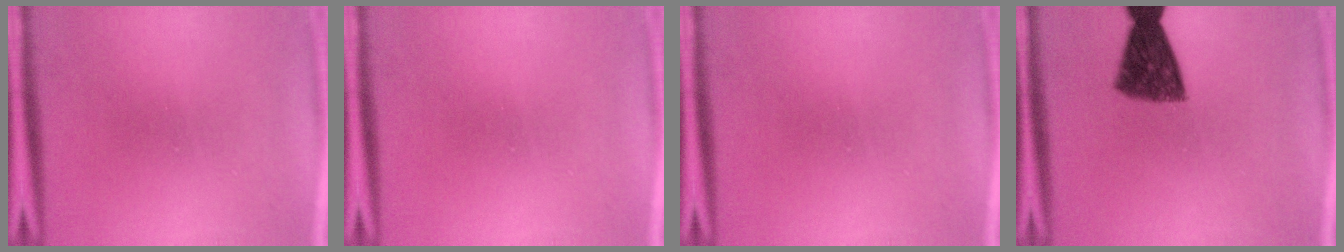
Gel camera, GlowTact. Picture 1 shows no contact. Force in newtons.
{"total": 0.0}
{"total": 0.0}
{"total": 9.2}